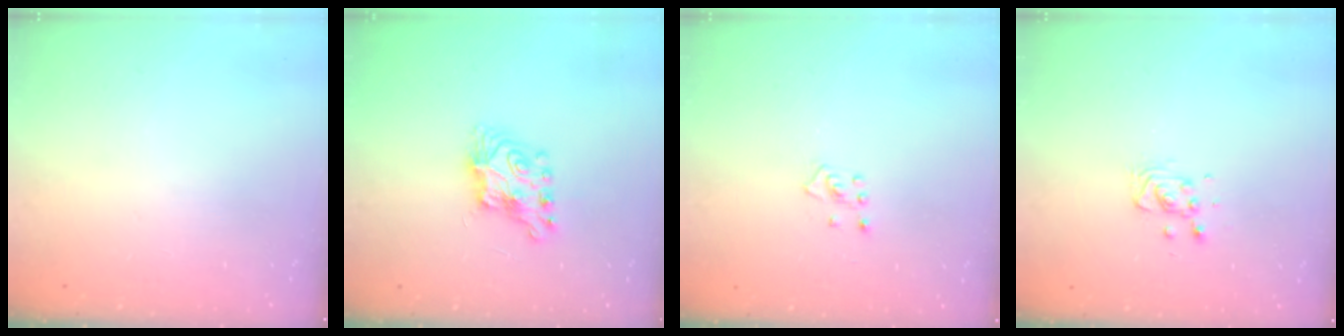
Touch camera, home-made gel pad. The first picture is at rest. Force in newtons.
{"total": 8.2, "press": 8.1, "slide": 0.8}
{"total": 2.4, "press": 2.4, "slide": 0.5}
{"total": 6.2, "press": 6.0, "slide": 1.6}